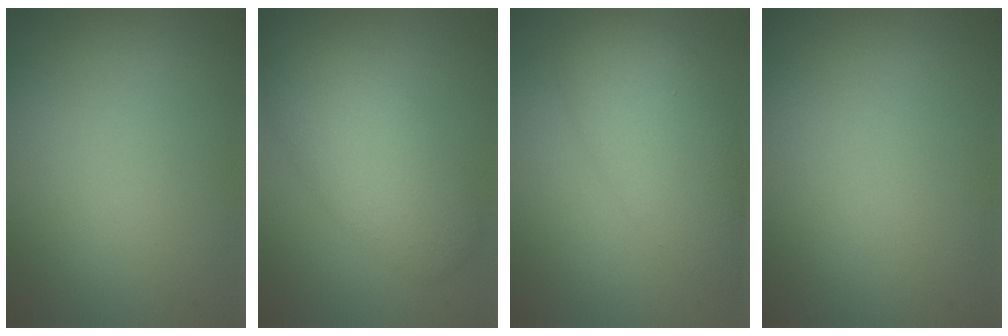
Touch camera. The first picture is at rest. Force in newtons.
{"total": 5.4, "press": 5.3, "slide": 0.4}
{"total": 4.7, "press": 4.7, "slide": 0.1}
{"total": 0.0}